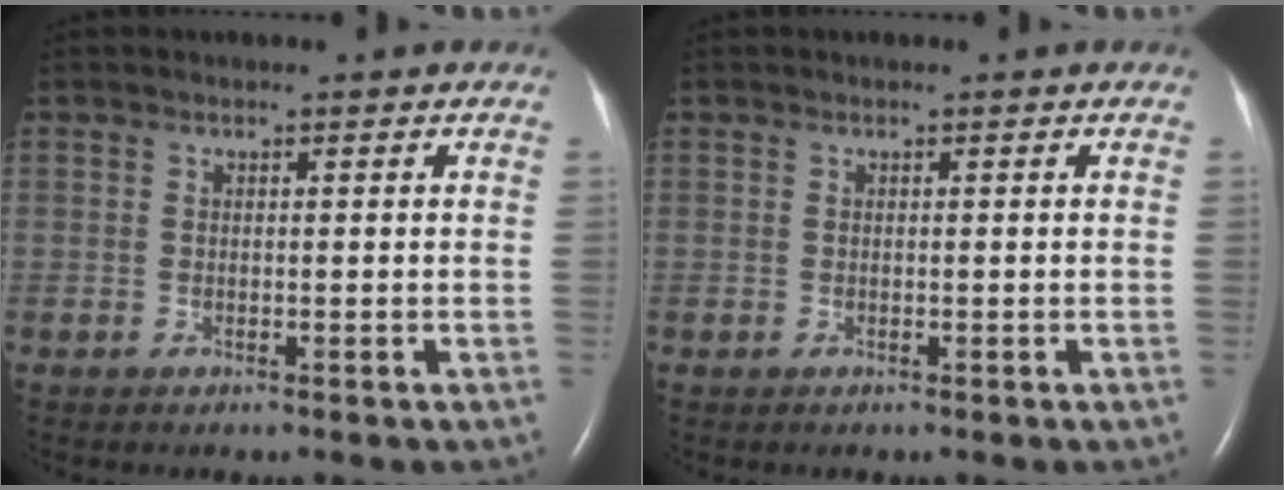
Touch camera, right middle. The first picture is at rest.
{"total": 0.0}